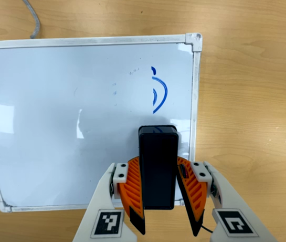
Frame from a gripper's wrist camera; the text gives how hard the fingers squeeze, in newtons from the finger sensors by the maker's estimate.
{"total": 6.5, "left": 6.1, "right": 6.9}